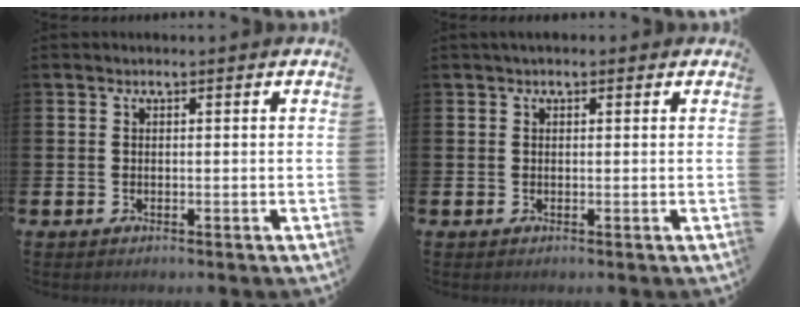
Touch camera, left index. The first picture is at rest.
{"total": 1.0, "force": [0.6, 0.6, 0.5], "torque": [-0.009, 0.008, 0.011]}